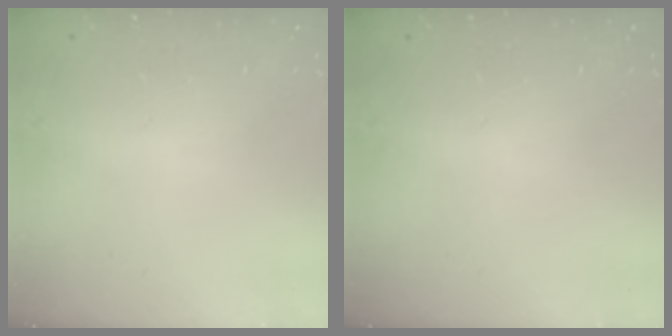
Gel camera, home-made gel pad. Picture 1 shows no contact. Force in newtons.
{"total": 0.0}